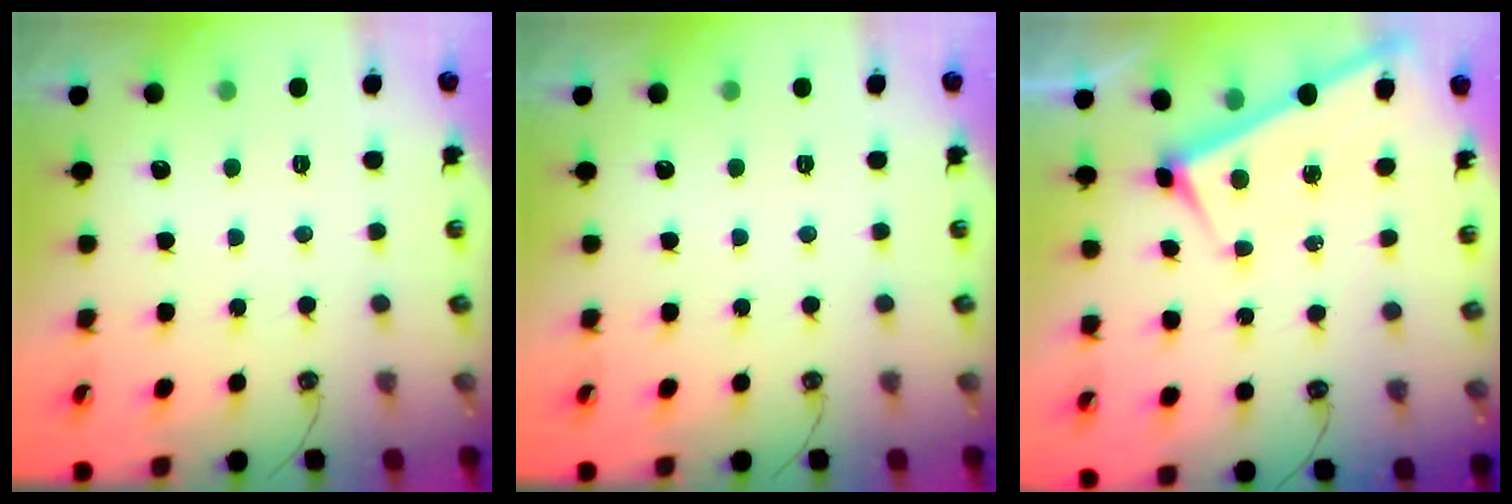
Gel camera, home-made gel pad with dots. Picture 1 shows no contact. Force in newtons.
{"total": 0.0}
{"total": 3.1, "press": 3.1, "slide": 0.1}